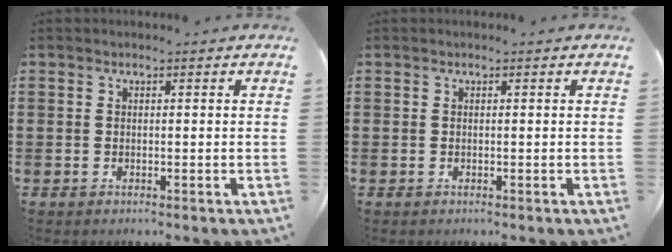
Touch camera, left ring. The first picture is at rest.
{"total": 0.0}